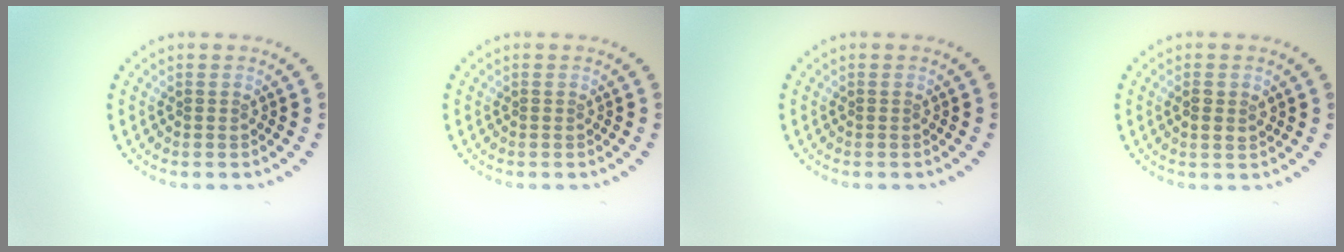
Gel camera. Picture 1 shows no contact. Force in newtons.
{"total": 0.0}
{"total": 0.0}
{"total": 1.5, "press": 1.5, "slide": 0.4}